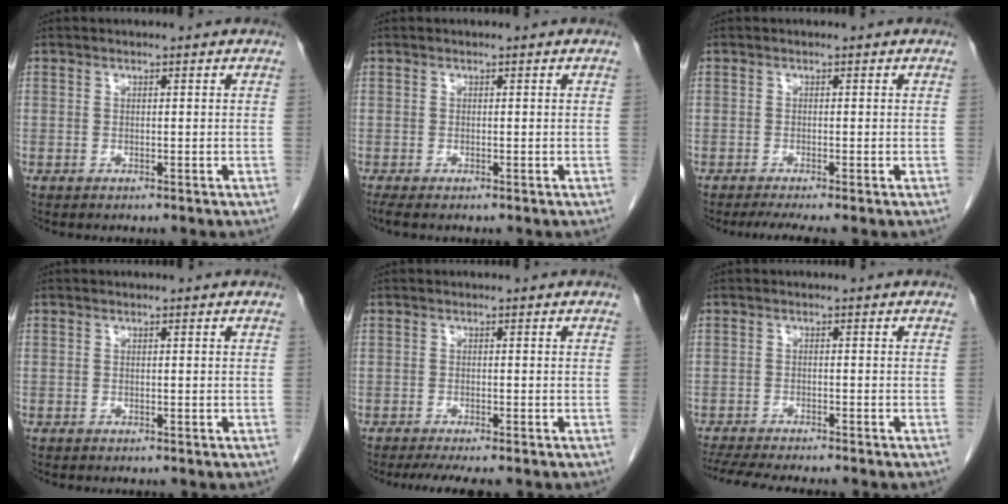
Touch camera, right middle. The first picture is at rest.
{"total": 0.9, "force": [-0.7, 0.0, 0.5], "torque": [-0.010, -0.004, -0.013]}
{"total": 3.0, "force": [-2.3, -0.1, 2.0], "torque": [-0.032, -0.009, -0.040]}
{"total": 0.0}
{"total": 5.3, "force": [-4.3, 0.6, 3.0], "torque": [-0.039, -0.010, -0.065]}
{"total": 11.0, "force": [-9.7, 0.9, 5.2], "torque": [-0.070, -0.013, -0.141]}